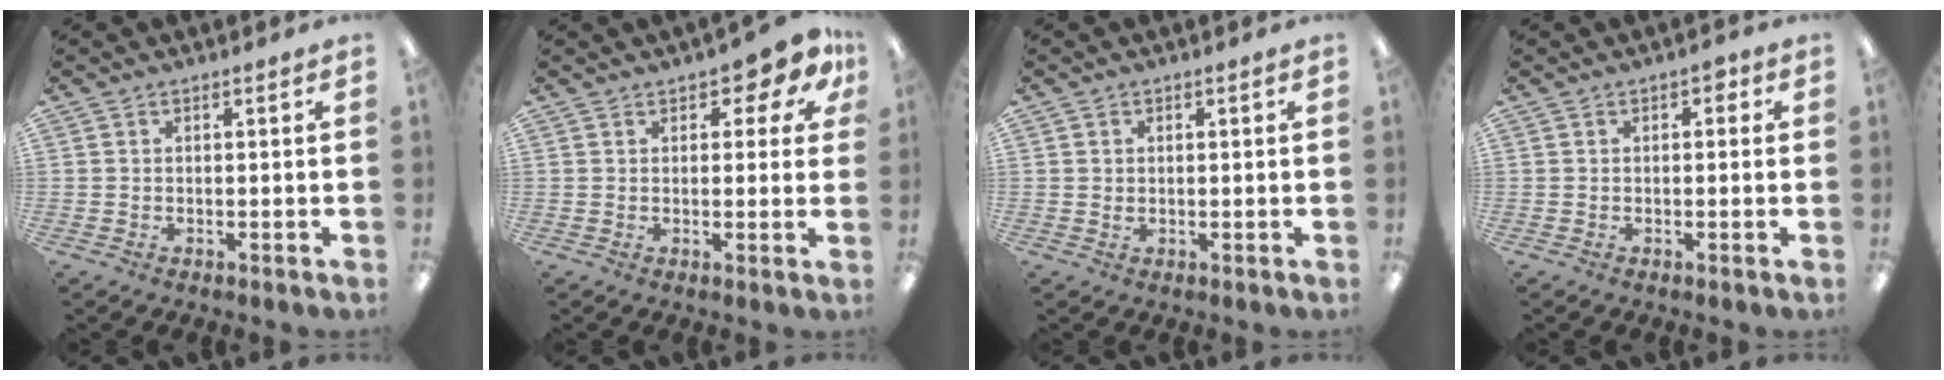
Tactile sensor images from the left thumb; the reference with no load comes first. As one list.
[{"total": 5.6, "force": [3.5, 2.7, 3.4], "torque": [-0.042, -0.012, 0.059]}, {"total": 0.8, "force": [0.3, 0.6, 0.3], "torque": [-0.007, 0.004, 0.004]}, {"total": 1.7, "force": [0.4, 1.1, 1.2], "torque": [-0.015, 0.002, 0.004]}]